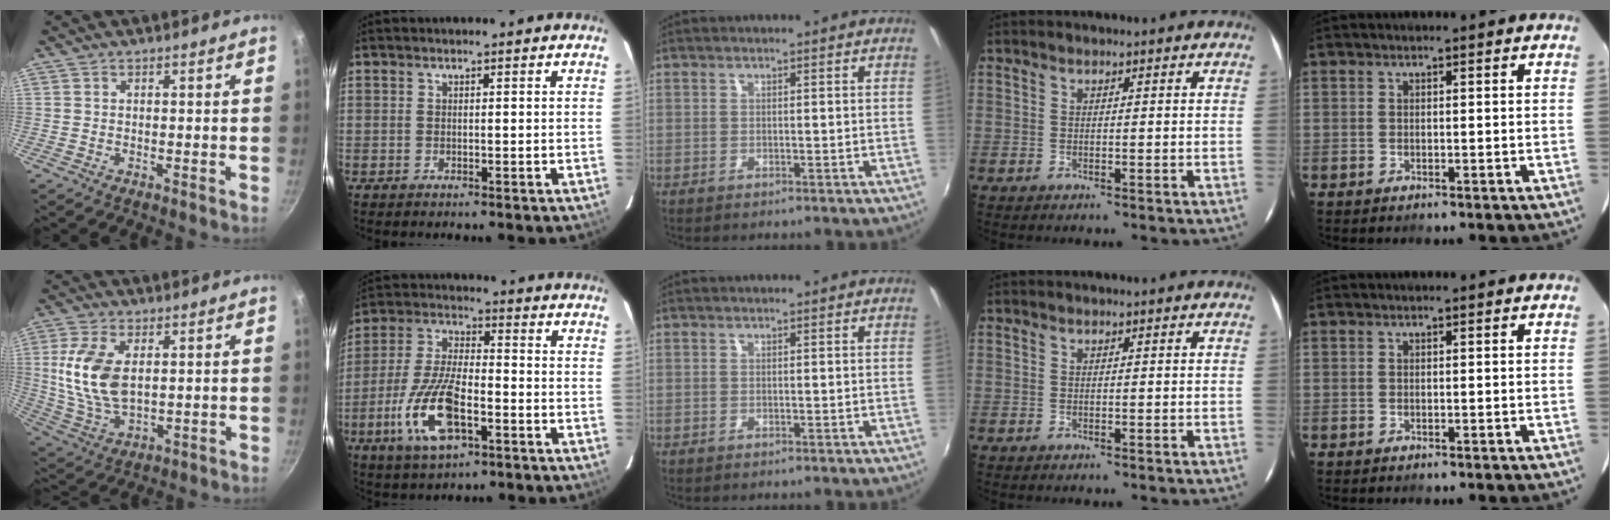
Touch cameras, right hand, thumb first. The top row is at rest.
{"thumb": {"total": 12.6, "force": [2.2, 7.0, 10.2], "torque": [-0.201, -0.013, 0.048]}, "index": {"total": 14.7, "force": [-5.8, 5.6, 12.3], "torque": [-0.266, -0.010, -0.107]}}